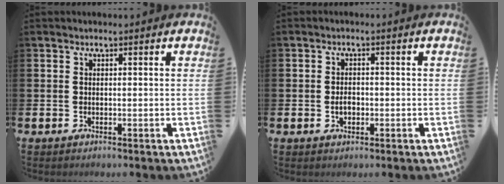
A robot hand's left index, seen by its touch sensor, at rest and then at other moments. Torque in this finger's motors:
{"motor_torque": [0.36, 0.32, 0.04, 0.07]}